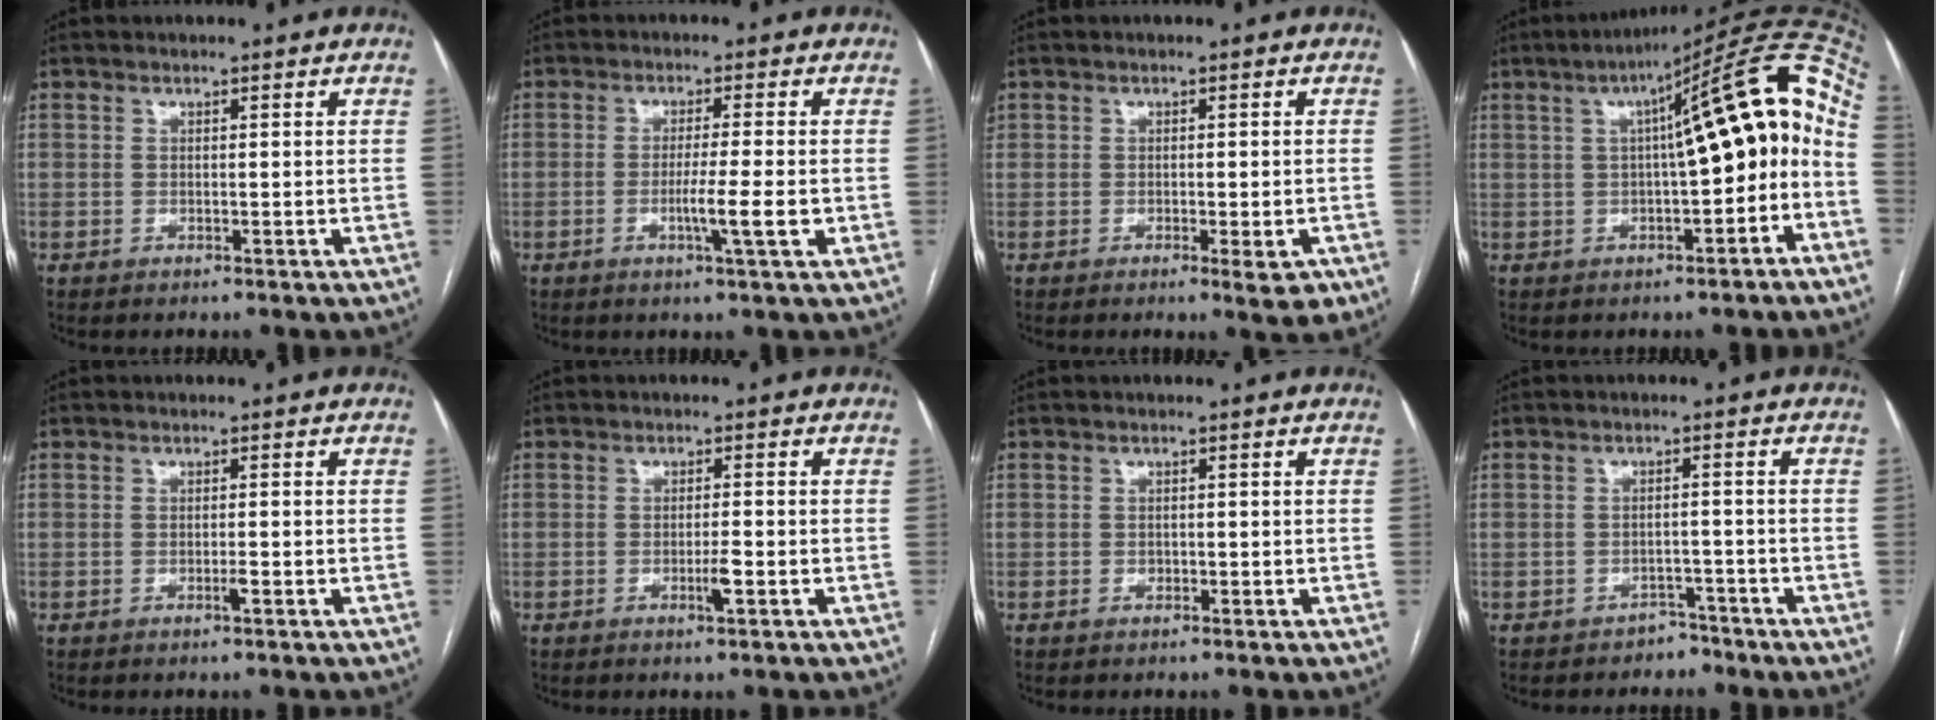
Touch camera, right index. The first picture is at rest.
{"total": 5.2, "force": [-1.4, -0.5, 5.0], "torque": [-0.083, -0.008, -0.021]}
{"total": 3.5, "force": [-1.3, 1.4, 3.0], "torque": [-0.041, 0.002, -0.005]}
{"total": 14.5, "force": [0.7, 2.2, 14.3], "torque": [-0.202, 0.052, 0.009]}
{"total": 1.1, "force": [-0.5, -0.1, 0.9], "torque": [-0.021, -0.001, -0.006]}
{"total": 2.4, "force": [-0.9, 0.0, 2.2], "torque": [-0.041, -0.003, -0.013]}
{"total": 0.7, "force": [-0.3, 0.6, 0.3], "torque": [-0.006, 0.002, -0.004]}
{"total": 2.6, "force": [-2.0, 1.5, -0.3], "torque": [0.003, 0.009, -0.029]}